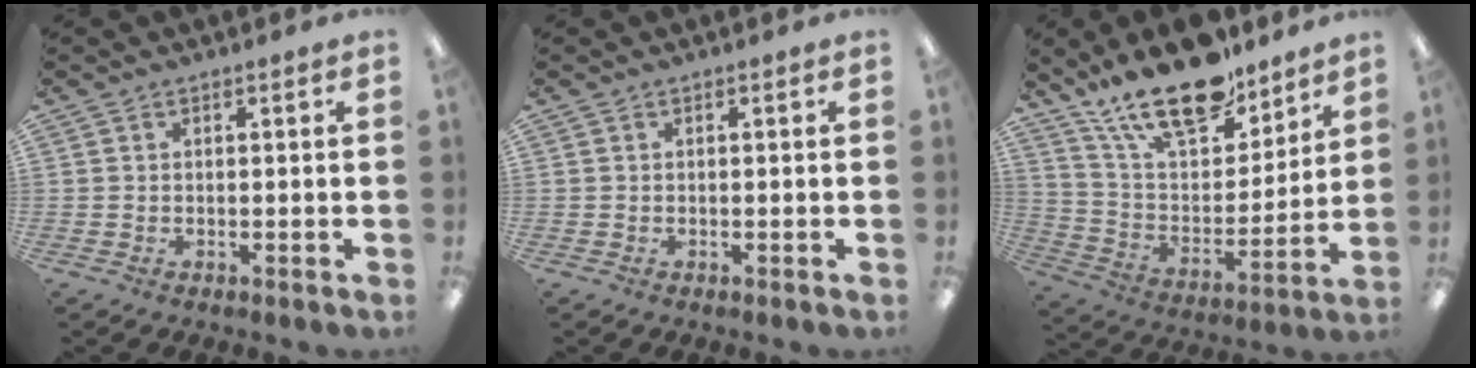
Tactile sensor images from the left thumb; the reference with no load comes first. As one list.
[{"total": 0.0}, {"total": 20.6, "force": [15.5, 8.2, 10.8], "torque": [-0.195, -0.085, 0.272]}]